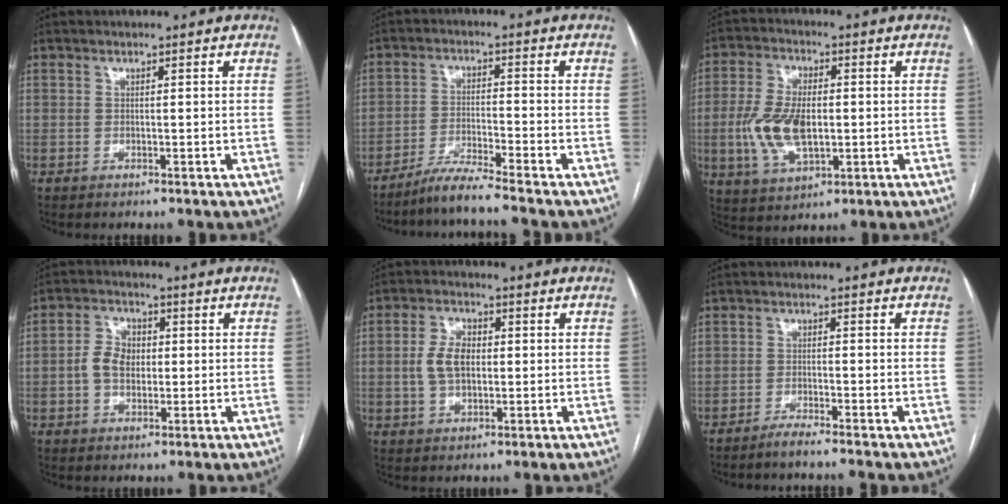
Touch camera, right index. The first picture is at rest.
{"total": 5.7, "force": [-5.0, -1.6, 2.1], "torque": [-0.038, -0.025, -0.098]}
{"total": 10.7, "force": [-1.1, 5.2, 9.3], "torque": [-0.202, 0.005, -0.013]}
{"total": 5.8, "force": [0.0, 4.2, 4.0], "torque": [-0.082, 0.018, 0.001]}
{"total": 6.1, "force": [0.3, 3.6, 5.0], "torque": [-0.105, 0.014, 0.008]}
{"total": 2.4, "force": [-2.2, -0.6, 1.0], "torque": [-0.025, -0.003, -0.043]}